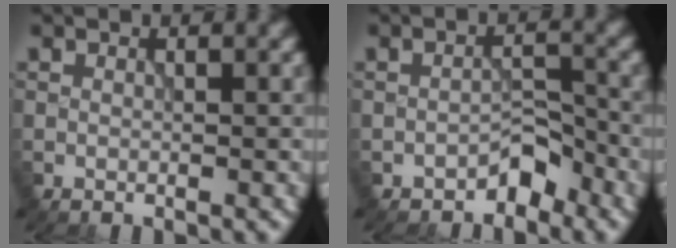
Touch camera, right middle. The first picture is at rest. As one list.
[{"total": 2.4, "force": [-1.9, 1.1, 1.1], "torque": [-0.012, 0.012, -0.032]}]